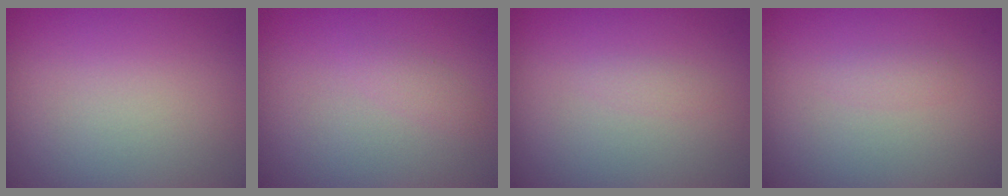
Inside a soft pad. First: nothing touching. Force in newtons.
{"total": 0.8, "press": 0.8, "slide": 0.0}
{"total": 0.6, "press": 0.6, "slide": 0.1}
{"total": 0.8, "press": 0.8, "slide": 0.0}